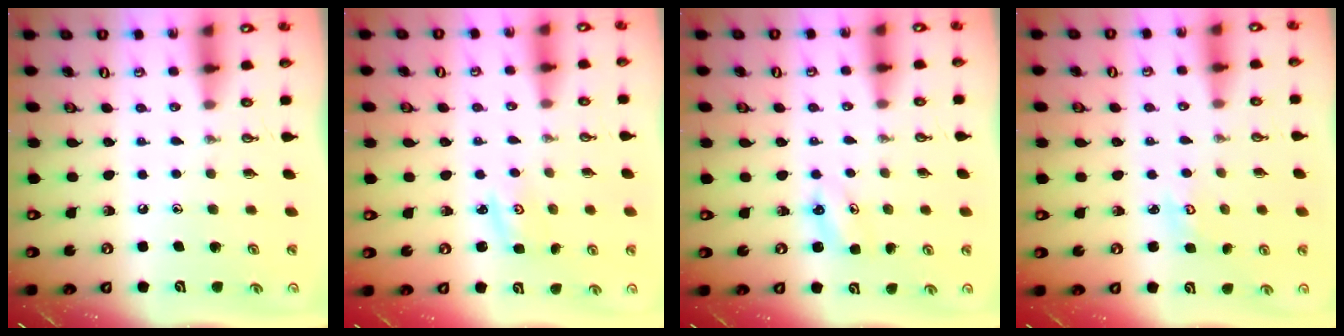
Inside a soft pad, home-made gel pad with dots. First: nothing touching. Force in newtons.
{"total": 2.8, "press": 2.8, "slide": 0.3}
{"total": 4.5, "press": 4.5, "slide": 0.2}
{"total": 2.8, "press": 2.8, "slide": 0.3}